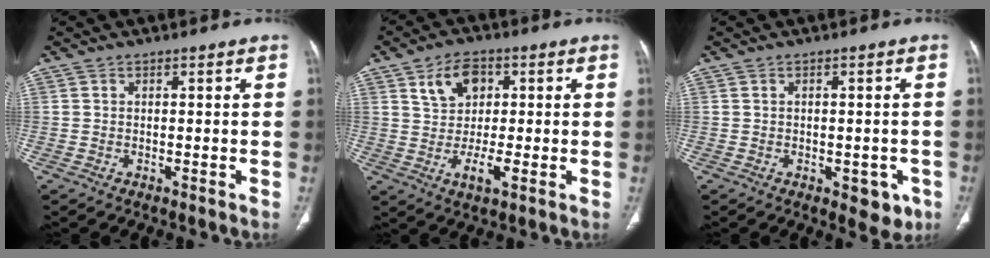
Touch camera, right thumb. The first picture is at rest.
{"total": 8.7, "force": [1.8, 5.6, 6.5], "torque": [-0.094, -0.005, 0.032]}
{"total": 5.0, "force": [-2.0, 2.9, 3.5], "torque": [-0.015, 0.001, -0.018]}